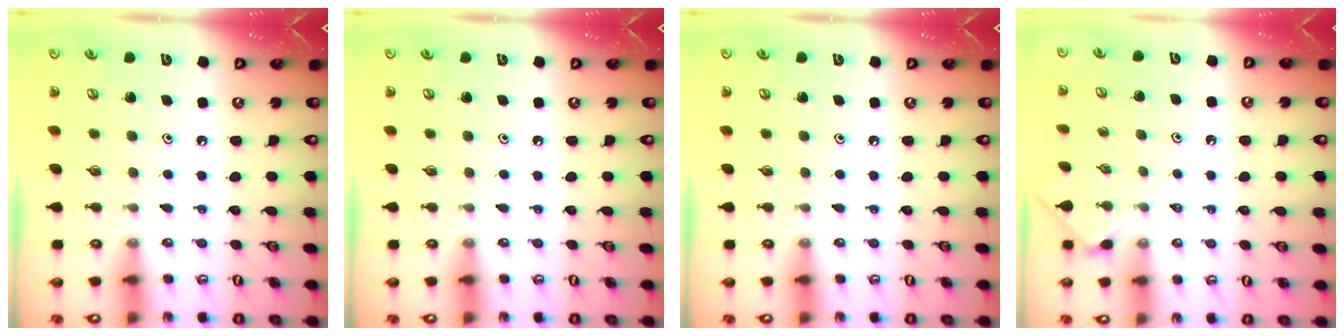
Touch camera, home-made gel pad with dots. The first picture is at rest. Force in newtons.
{"total": 0.0}
{"total": 0.0}
{"total": 2.3, "press": 2.3, "slide": 0.3}